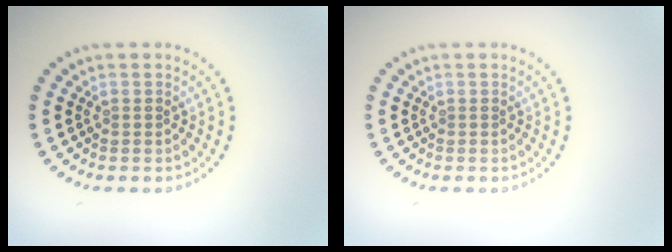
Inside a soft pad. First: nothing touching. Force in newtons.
{"total": 0.0}